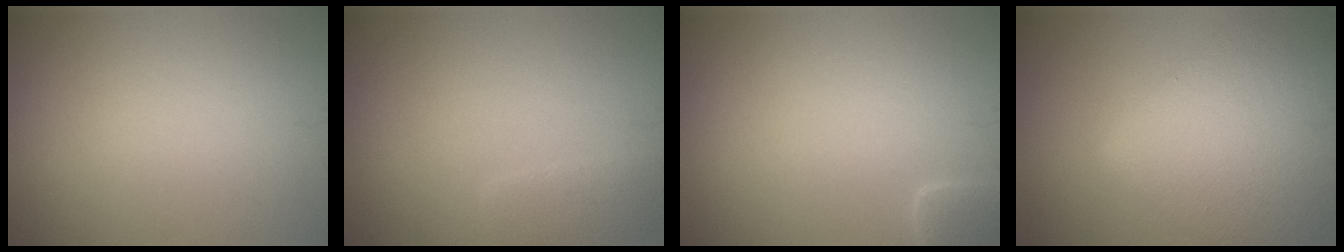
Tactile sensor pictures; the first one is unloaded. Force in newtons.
{"total": 2.0, "press": 2.0, "slide": 0.2}
{"total": 1.9, "press": 1.9, "slide": 0.2}
{"total": 9.7, "press": 9.7, "slide": 0.6}